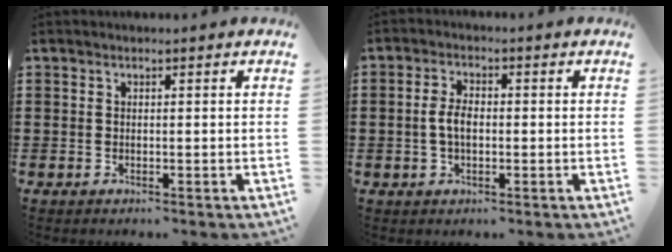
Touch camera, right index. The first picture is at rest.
{"total": 3.8, "force": [-0.3, 2.0, 3.2], "torque": [-0.075, 0.000, -0.012]}